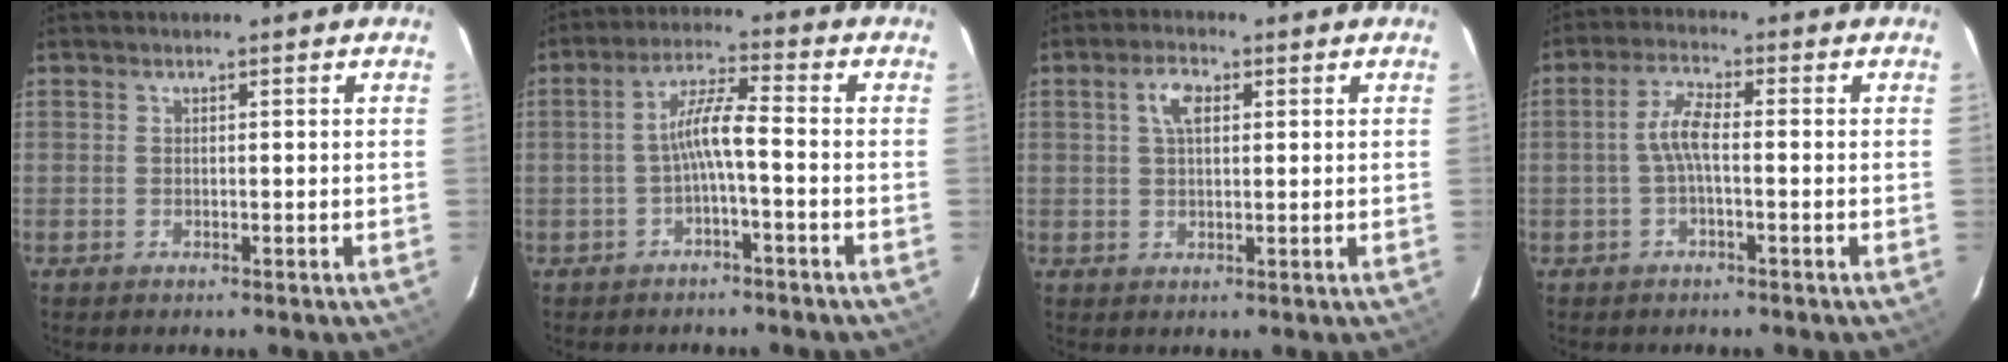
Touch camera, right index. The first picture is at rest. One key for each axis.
{"total": 5.3, "fx": -1.8, "fy": 0.2, "fz": 5.0, "tx": -0.106, "ty": 0.013, "tz": -0.032}
{"total": 4.0, "fx": 1.3, "fy": 2.1, "fz": 3.2, "tx": -0.060, "ty": 0.011, "tz": 0.024}
{"total": 4.2, "fx": -0.7, "fy": 1.1, "fz": 4.0, "tx": -0.087, "ty": 0.012, "tz": -0.015}